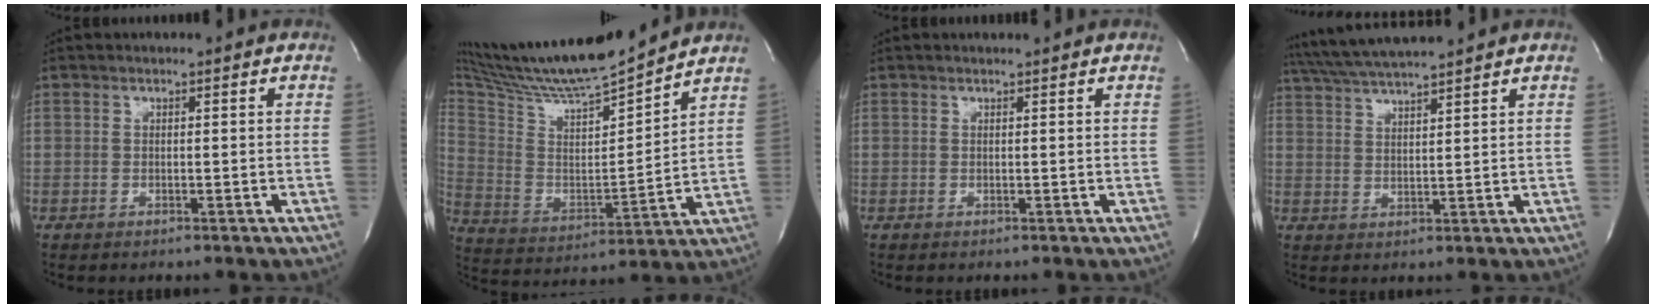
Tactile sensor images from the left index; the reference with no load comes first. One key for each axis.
{"total": 19.0, "fx": 17.5, "fy": 0.8, "fz": 7.5, "tx": -0.148, "ty": -0.007, "tz": 0.306}
{"total": 1.2, "fx": 1.1, "fy": 0.1, "fz": 0.3, "tx": -0.008, "ty": 0.004, "tz": 0.012}
{"total": 9.0, "fx": 8.2, "fy": -0.5, "fz": 3.8, "tx": -0.071, "ty": 0.024, "tz": 0.143}